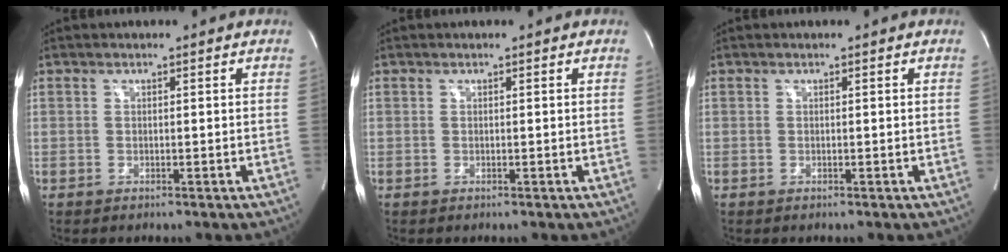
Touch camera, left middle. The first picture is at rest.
{"total": 0.0}
{"total": 0.0}